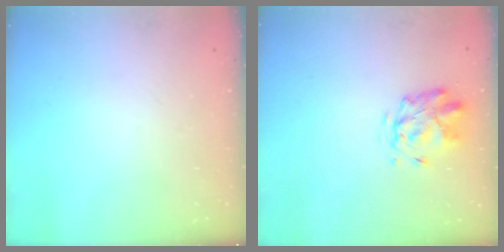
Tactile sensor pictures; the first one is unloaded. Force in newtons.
{"total": 2.8, "press": 2.4, "slide": 1.4}